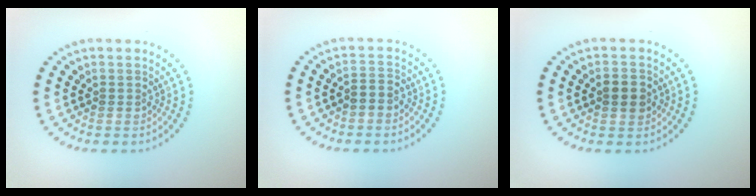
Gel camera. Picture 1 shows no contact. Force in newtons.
{"total": 1.7, "press": 1.3, "slide": 1.0}
{"total": 2.3, "press": 2.3, "slide": 0.1}